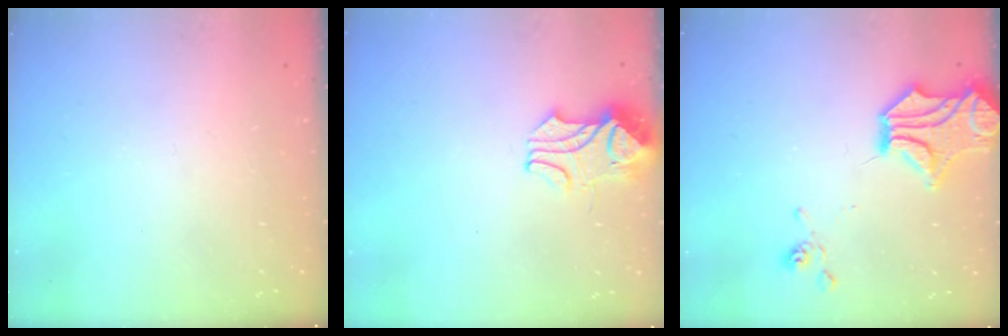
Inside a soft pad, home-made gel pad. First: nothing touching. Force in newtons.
{"total": 2.0, "press": 1.9, "slide": 0.8}
{"total": 5.6, "press": 5.1, "slide": 2.5}